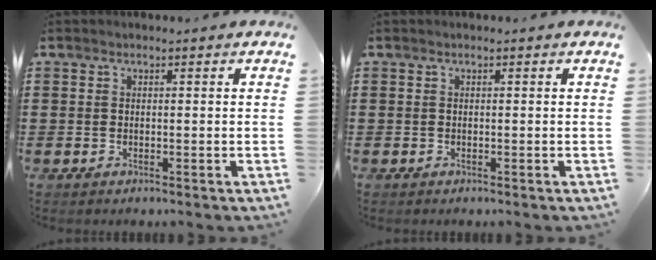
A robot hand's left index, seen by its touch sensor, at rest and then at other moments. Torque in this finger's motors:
{"motor_torque": [0.00, 0.00, 0.01, -0.01]}